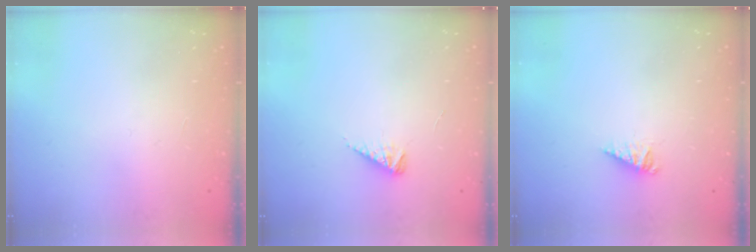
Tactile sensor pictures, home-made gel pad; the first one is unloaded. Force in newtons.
{"total": 3.9, "press": 3.8, "slide": 0.6}
{"total": 1.7, "press": 1.7, "slide": 0.2}